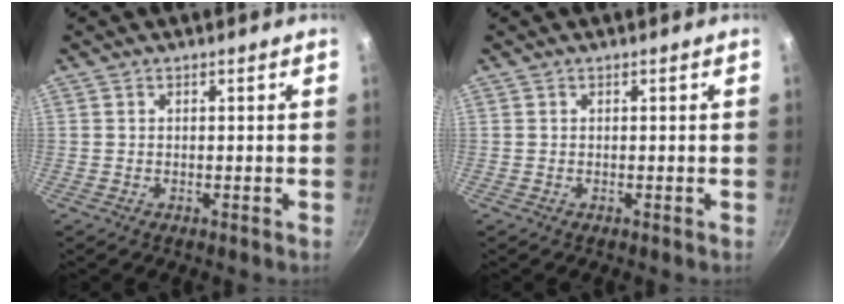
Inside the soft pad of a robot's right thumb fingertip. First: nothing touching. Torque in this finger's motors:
{"motor_torque": [-0.02, 0.00, -0.01, 0.01, 0.01]}